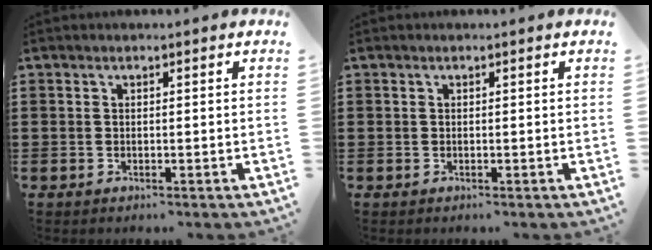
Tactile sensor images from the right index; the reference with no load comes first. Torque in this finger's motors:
{"motor_torque": [-0.23, 0.08, 0.00, -0.01]}